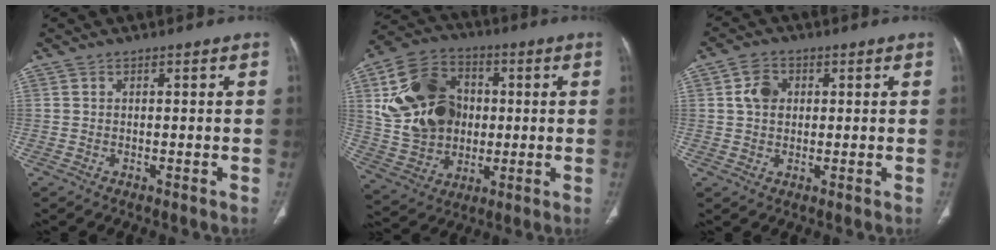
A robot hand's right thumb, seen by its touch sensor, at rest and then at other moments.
{"total": 19.5, "force": [2.7, 15.1, 12.1], "torque": [-0.197, 0.011, 0.056]}
{"total": 4.9, "force": [1.0, 3.8, 2.9], "torque": [-0.043, 0.004, 0.016]}